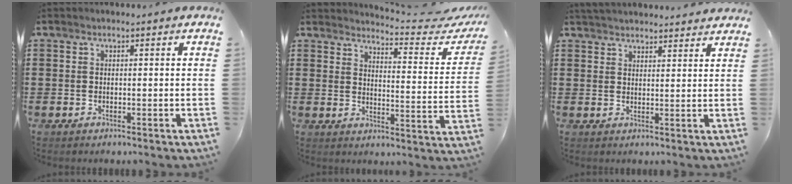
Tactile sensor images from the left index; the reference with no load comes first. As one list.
[{"total": 4.0, "force": [3.7, -0.2, 1.5], "torque": [-0.037, -0.034, 0.054]}, {"total": 3.0, "force": [3.0, 0.0, 0.1], "torque": [-0.011, -0.006, 0.056]}]